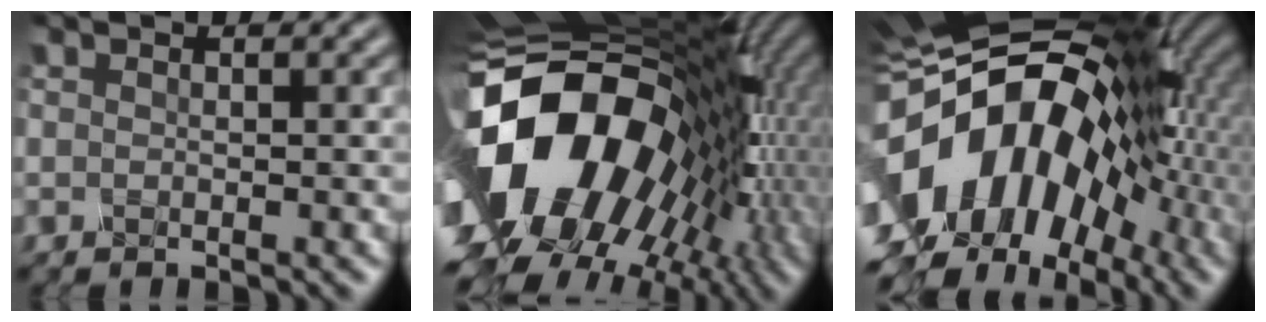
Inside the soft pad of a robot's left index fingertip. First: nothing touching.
{"total": 19.3, "force": [-2.2, 13.5, 13.6], "torque": [-0.263, -0.017, -0.031]}
{"total": 19.3, "force": [-3.0, 12.9, 14.1], "torque": [-0.276, 0.000, -0.063]}